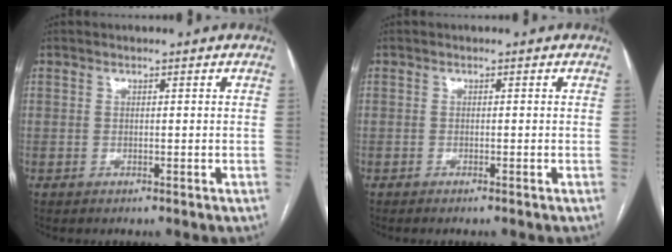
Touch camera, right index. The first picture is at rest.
{"total": 1.0, "force": [-0.8, -0.2, 0.6], "torque": [-0.010, 0.001, -0.012]}